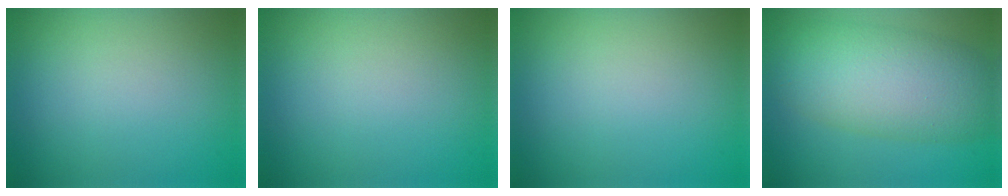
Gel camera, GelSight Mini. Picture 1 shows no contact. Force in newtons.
{"total": 0.0}
{"total": 0.0}
{"total": 8.9, "press": 8.9, "slide": 0.3}